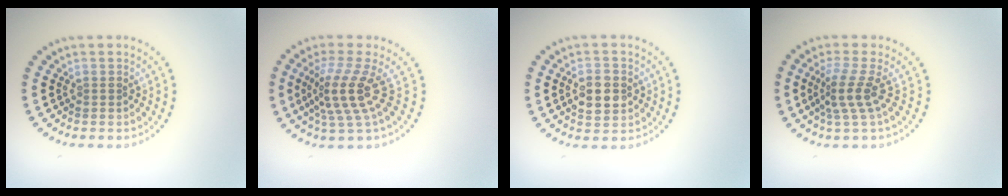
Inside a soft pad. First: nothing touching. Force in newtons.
{"total": 4.0, "press": 2.7, "slide": 2.9}
{"total": 3.4, "press": 3.4, "slide": 0.1}
{"total": 3.0, "press": 2.1, "slide": 2.1}